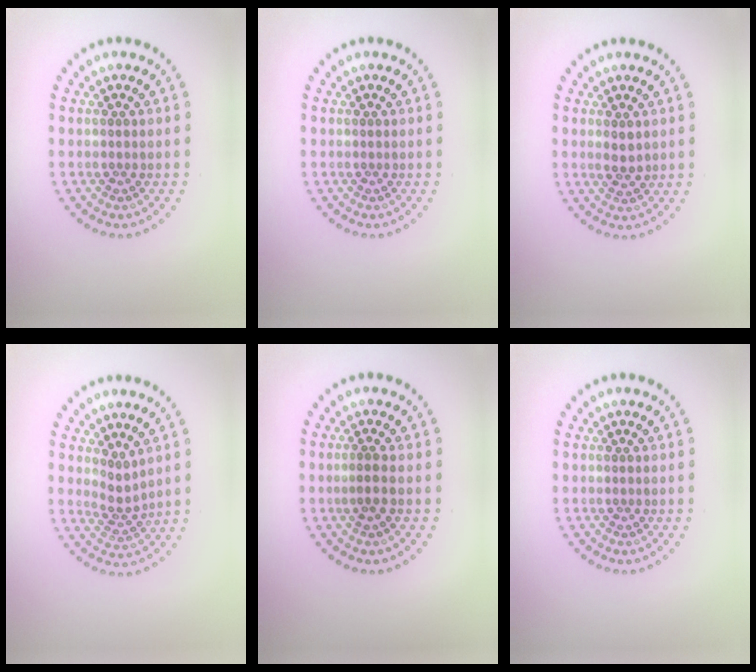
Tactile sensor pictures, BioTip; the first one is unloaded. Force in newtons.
{"total": 0.0}
{"total": 1.4, "press": 1.3, "slide": 0.3}
{"total": 2.1, "press": 1.5, "slide": 1.5}
{"total": 1.1, "press": 1.0, "slide": 0.5}
{"total": 0.0}